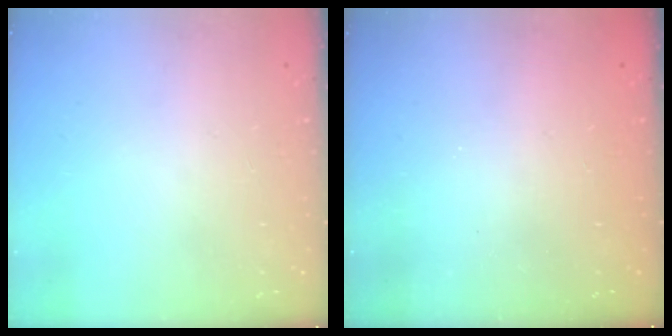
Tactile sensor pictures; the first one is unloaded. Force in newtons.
{"total": 2.5, "press": 2.4, "slide": 0.8}